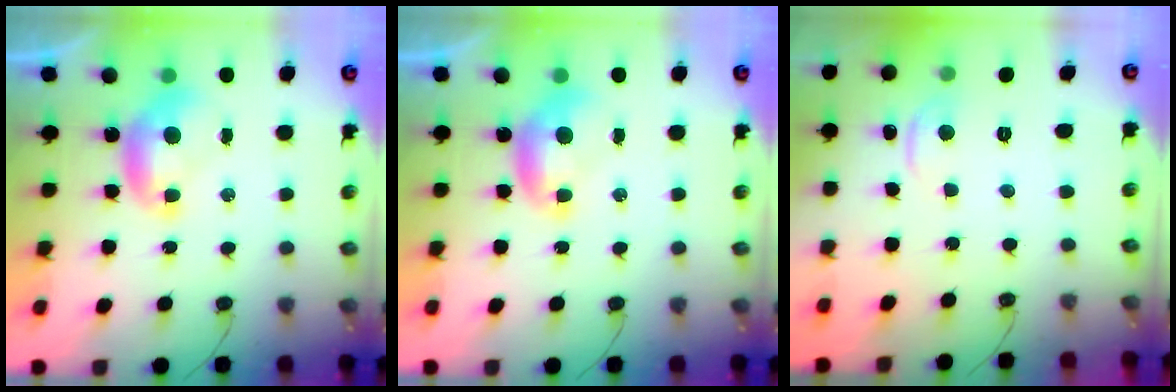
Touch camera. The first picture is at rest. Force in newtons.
{"total": 0.0}
{"total": 0.8, "press": 0.7, "slide": 0.4}